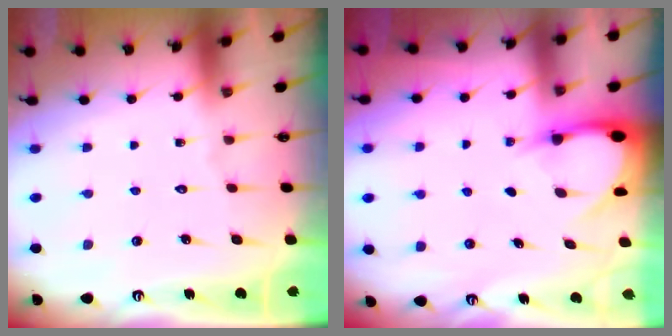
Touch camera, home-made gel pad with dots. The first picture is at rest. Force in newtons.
{"total": 3.3, "press": 3.3, "slide": 0.1}